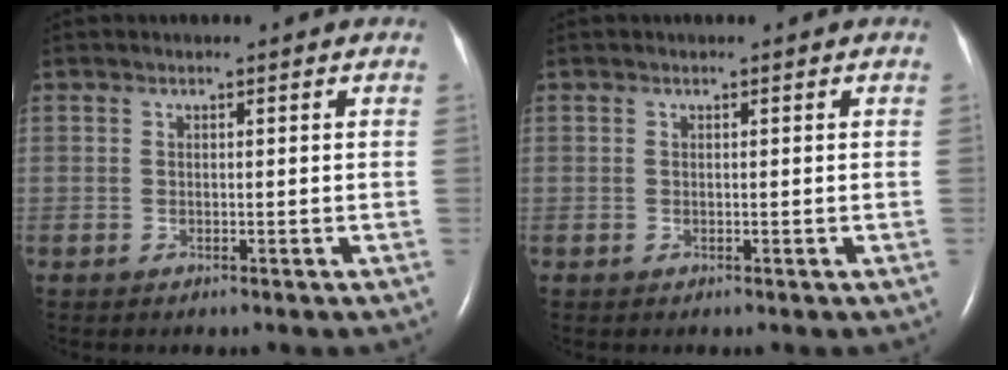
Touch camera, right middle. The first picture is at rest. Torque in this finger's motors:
{"motor_torque": [0.00, 0.00, 0.00, 0.00]}